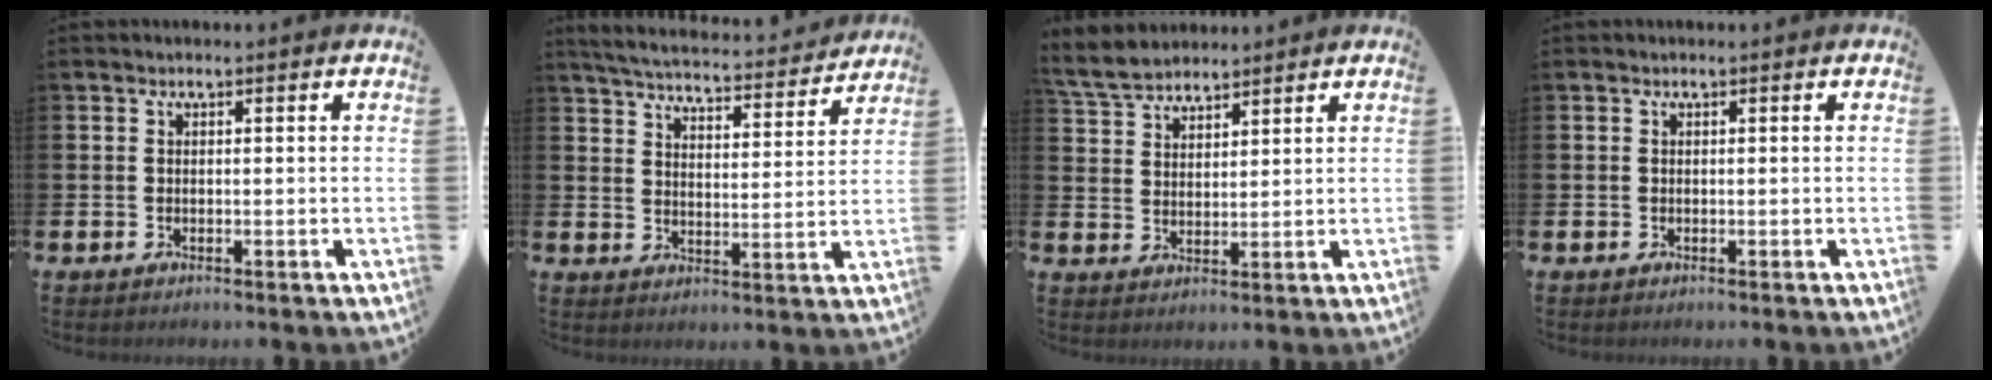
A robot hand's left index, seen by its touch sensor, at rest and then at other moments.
{"total": 4.9, "force": [4.8, 0.5, 0.9], "torque": [-0.043, -0.038, 0.080]}
{"total": 5.5, "force": [5.2, 1.3, 1.0], "torque": [-0.042, -0.013, 0.098]}
{"total": 0.0}